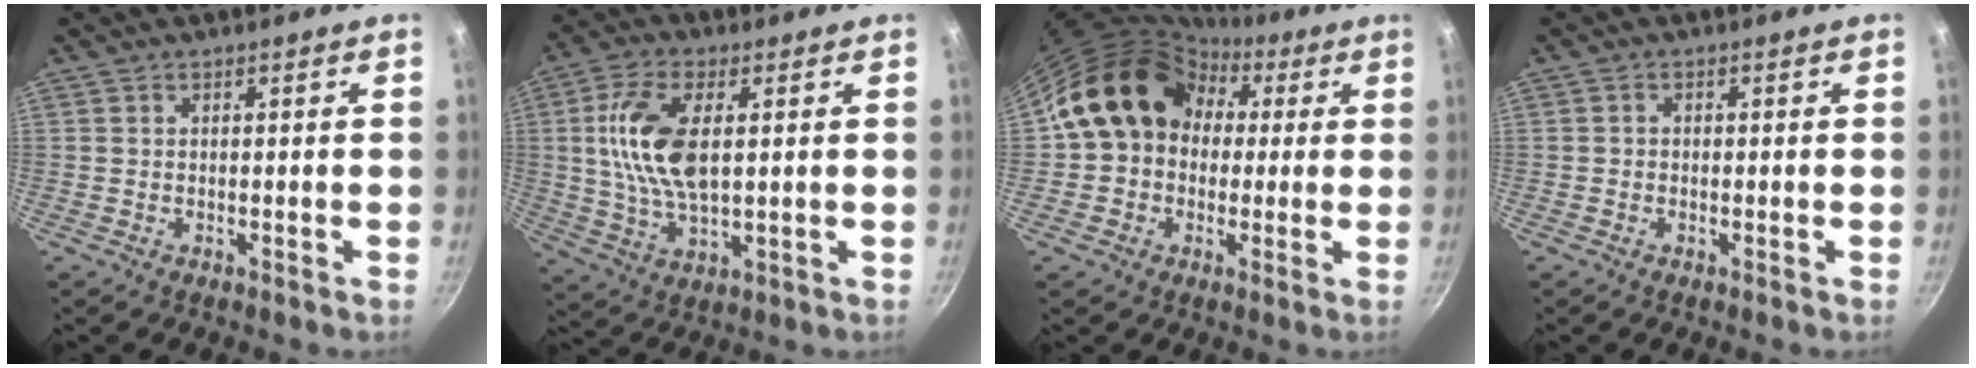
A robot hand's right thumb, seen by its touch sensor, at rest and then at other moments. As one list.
[{"total": 13.2, "force": [2.1, 6.7, 11.2], "torque": [-0.211, 0.003, 0.039]}, {"total": 14.9, "force": [2.7, 12.4, 7.8], "torque": [-0.092, 0.039, 0.034]}, {"total": 0.8, "force": [-0.2, 0.7, 0.3], "torque": [-0.005, 0.002, -0.005]}]